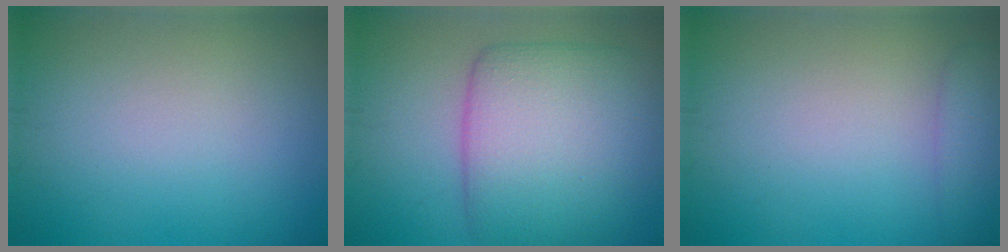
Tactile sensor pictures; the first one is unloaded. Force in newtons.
{"total": 9.0, "press": 9.0, "slide": 0.4}
{"total": 2.4, "press": 2.3, "slide": 0.3}